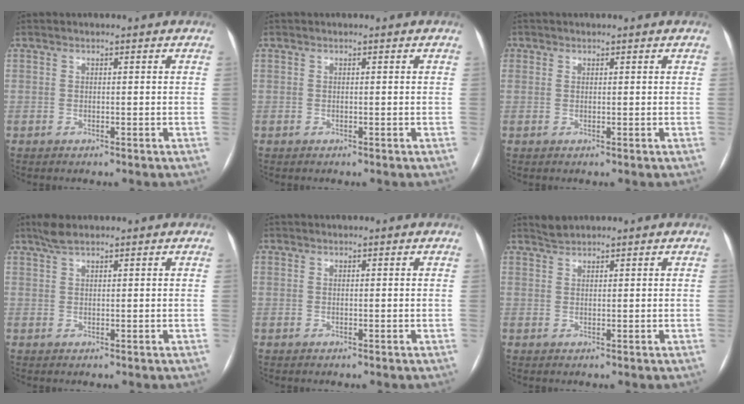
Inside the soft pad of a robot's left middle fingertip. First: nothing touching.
{"total": 0.0}
{"total": 0.6, "force": [0.3, 0.5, 0.1], "torque": [0.003, -0.002, 0.003]}
{"total": 2.5, "force": [2.0, 0.5, 1.4], "torque": [-0.034, 0.012, 0.042]}
{"total": 0.0}
{"total": 1.4, "force": [1.4, 0.0, -0.1], "torque": [-0.006, 0.006, 0.033]}